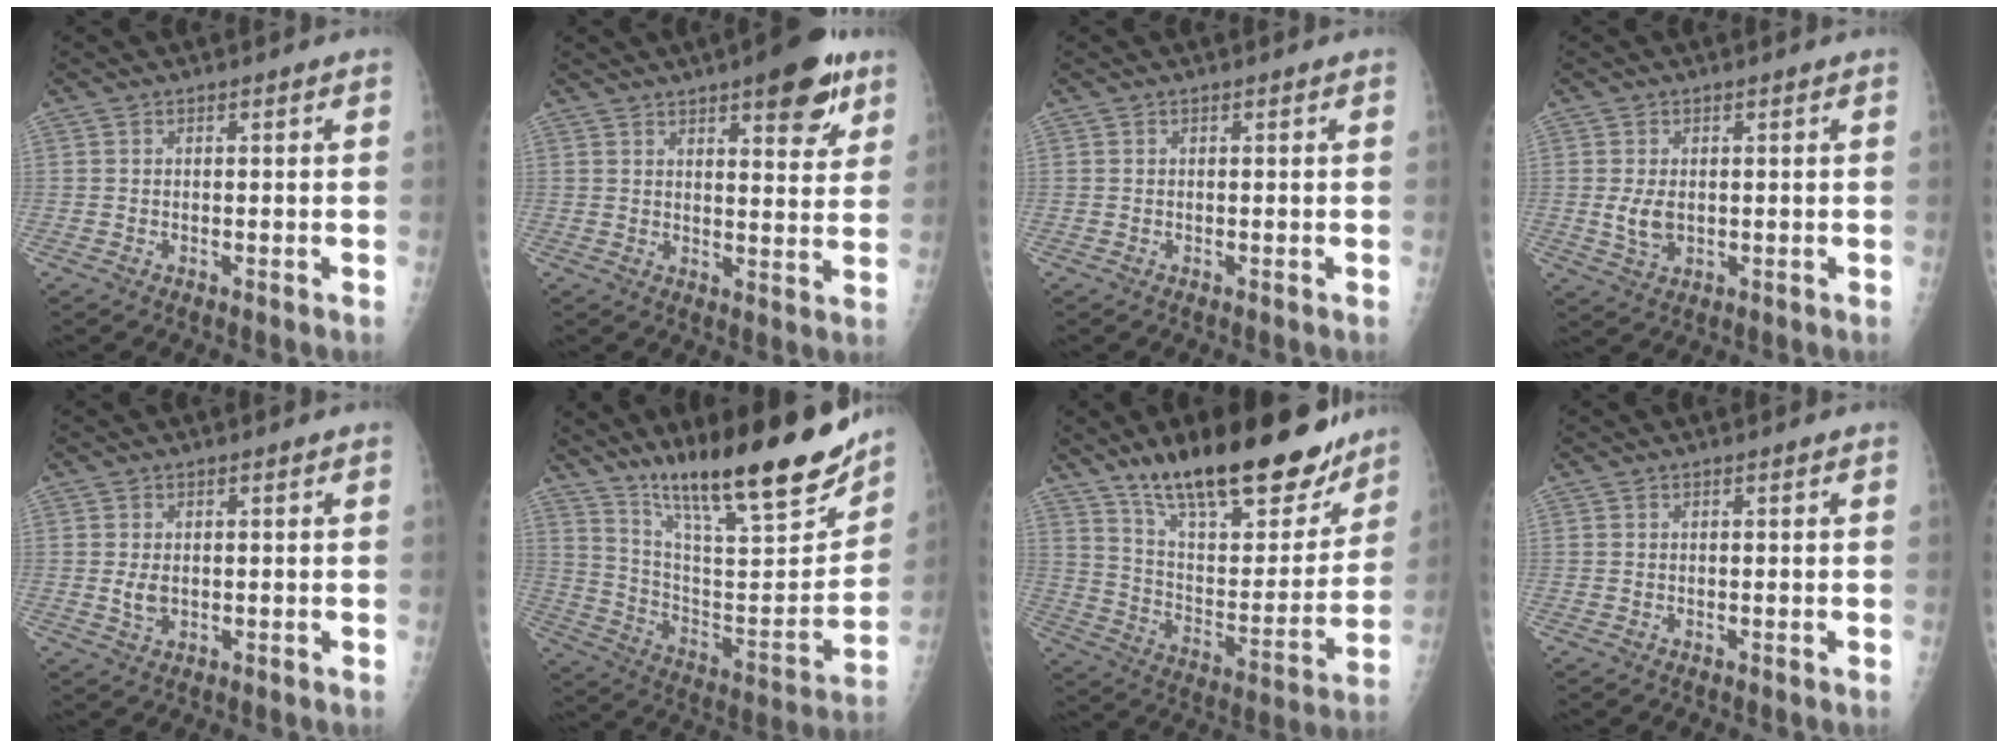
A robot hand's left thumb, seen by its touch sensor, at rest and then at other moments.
{"total": 11.9, "force": [6.9, 3.9, 8.9], "torque": [-0.086, -0.030, 0.089]}
{"total": 0.0}
{"total": 4.0, "force": [0.2, 2.5, 3.1], "torque": [-0.057, -0.009, 0.010]}
{"total": 2.6, "force": [0.3, 1.7, 1.9], "torque": [-0.032, -0.007, 0.011]}
{"total": 25.8, "force": [18.5, 5.2, 17.2], "torque": [-0.249, -0.079, 0.307]}
{"total": 27.5, "force": [19.9, 9.6, 16.4], "torque": [-0.210, -0.083, 0.314]}
{"total": 0.0}